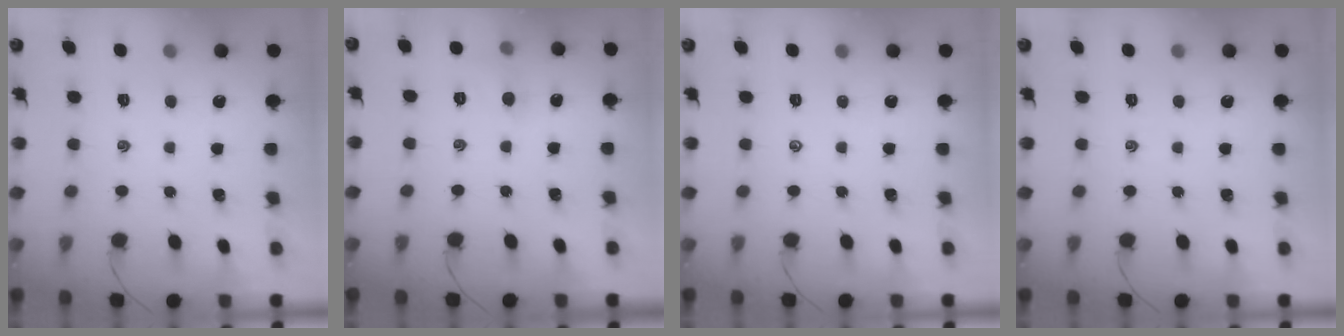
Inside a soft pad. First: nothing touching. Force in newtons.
{"total": 5.7, "press": 5.4, "slide": 1.8}
{"total": 0.0}
{"total": 0.0}